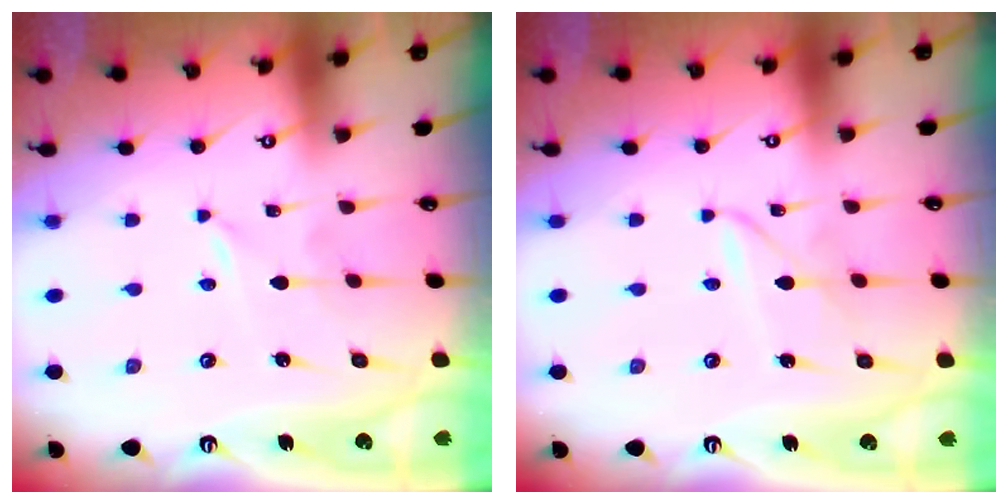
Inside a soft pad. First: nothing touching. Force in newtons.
{"total": 1.8, "press": 1.8, "slide": 0.2}